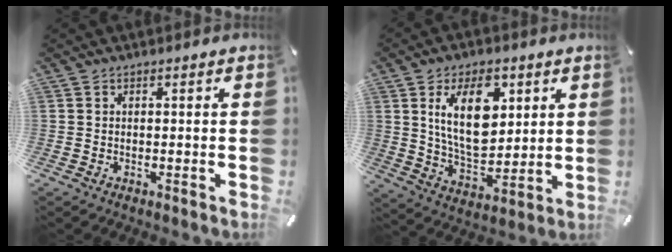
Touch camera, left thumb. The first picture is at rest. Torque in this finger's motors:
{"motor_torque": [0.45, 1.11, 1.91, -0.86, 0.58]}